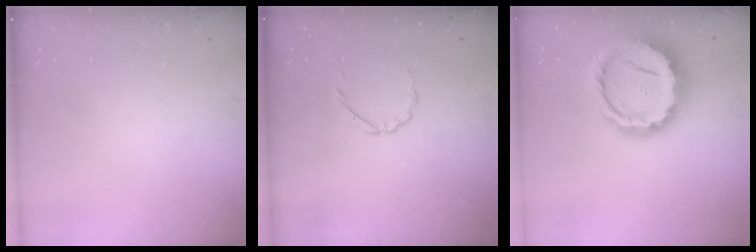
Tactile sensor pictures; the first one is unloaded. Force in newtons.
{"total": 2.0, "press": 1.8, "slide": 0.7}
{"total": 18.3, "press": 17.9, "slide": 3.8}